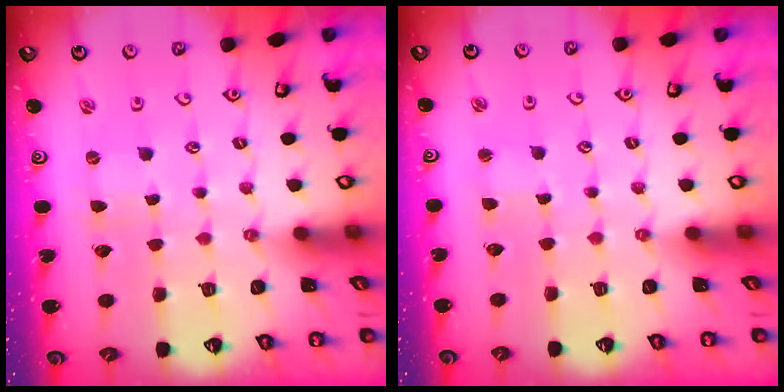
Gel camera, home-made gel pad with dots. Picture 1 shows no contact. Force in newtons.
{"total": 2.0, "press": 2.0, "slide": 0.4}